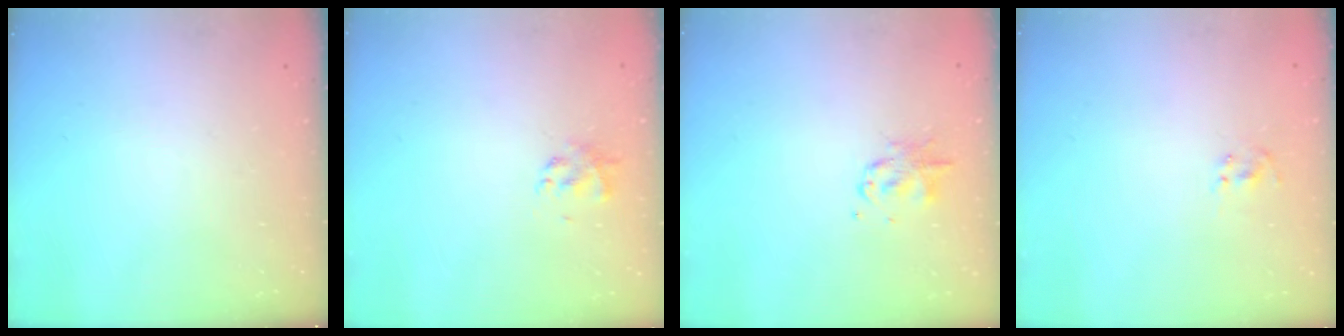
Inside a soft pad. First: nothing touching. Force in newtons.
{"total": 1.7, "press": 1.6, "slide": 0.5}
{"total": 2.9, "press": 2.8, "slide": 0.4}
{"total": 1.5, "press": 1.3, "slide": 0.7}